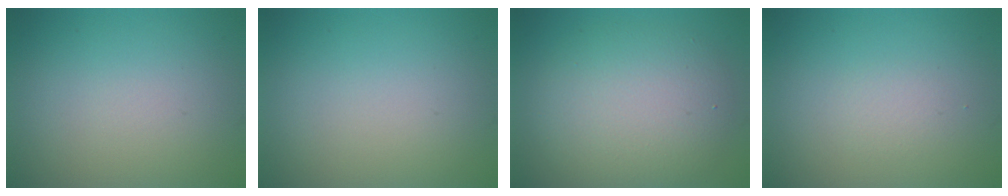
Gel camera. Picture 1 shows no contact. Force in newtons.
{"total": 0.0}
{"total": 6.7, "press": 6.7, "slide": 0.3}
{"total": 0.9, "press": 0.9, "slide": 0.2}